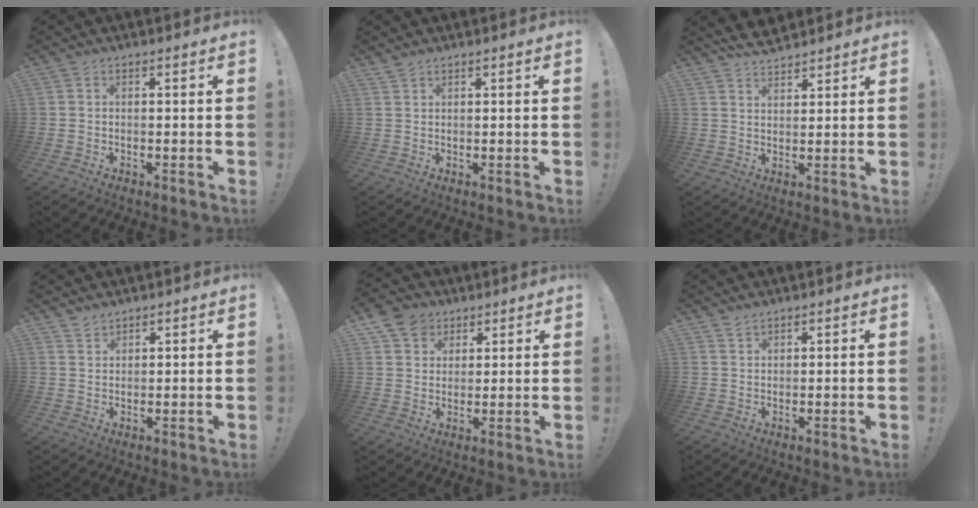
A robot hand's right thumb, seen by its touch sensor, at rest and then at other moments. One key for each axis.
{"total": 1.3, "fx": 1.2, "fy": 0.4, "fz": 0.3, "tx": -0.010, "ty": -0.001, "tz": 0.025}
{"total": 5.3, "fx": 4.9, "fy": 1.5, "fz": 1.3, "tx": -0.026, "ty": -0.025, "tz": 0.092}
{"total": 2.3, "fx": 2.2, "fy": 0.7, "fz": 0.1, "tx": 0.007, "ty": -0.018, "tz": 0.040}
{"total": 8.9, "fx": 5.1, "fy": 7.1, "fz": 1.8, "tx": -0.028, "ty": -0.034, "tz": 0.102}
{"total": 1.7, "fx": 1.6, "fy": 0.5, "fz": 0.3, "tx": -0.002, "ty": -0.008, "tz": 0.031}